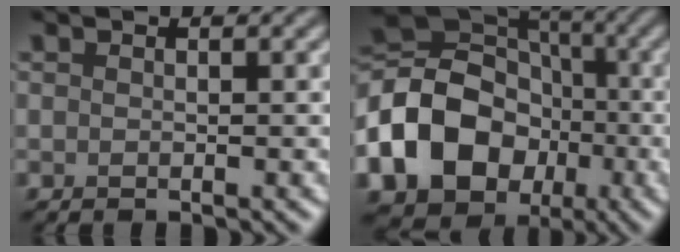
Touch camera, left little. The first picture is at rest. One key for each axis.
{"total": 14.8, "fx": -4.4, "fy": 12.0, "fz": 7.6, "tx": -0.182, "ty": -0.008, "tz": -0.098}